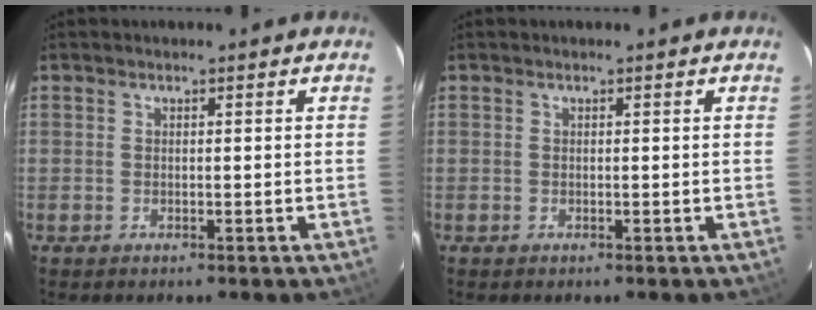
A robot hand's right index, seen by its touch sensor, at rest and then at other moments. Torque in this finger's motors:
{"motor_torque": [0.03, 0.11, 0.01, 0.00]}